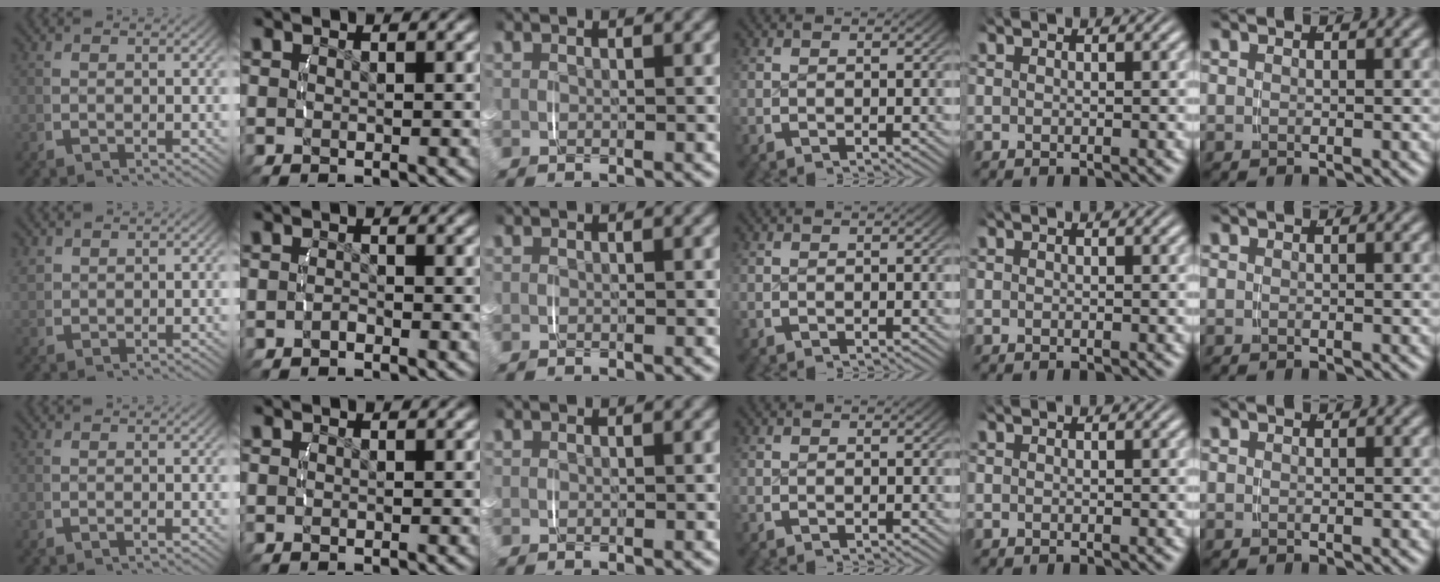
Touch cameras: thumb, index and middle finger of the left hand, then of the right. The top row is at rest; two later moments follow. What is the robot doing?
{"motion": "lift_and_place", "object": "small bumper sticker"}